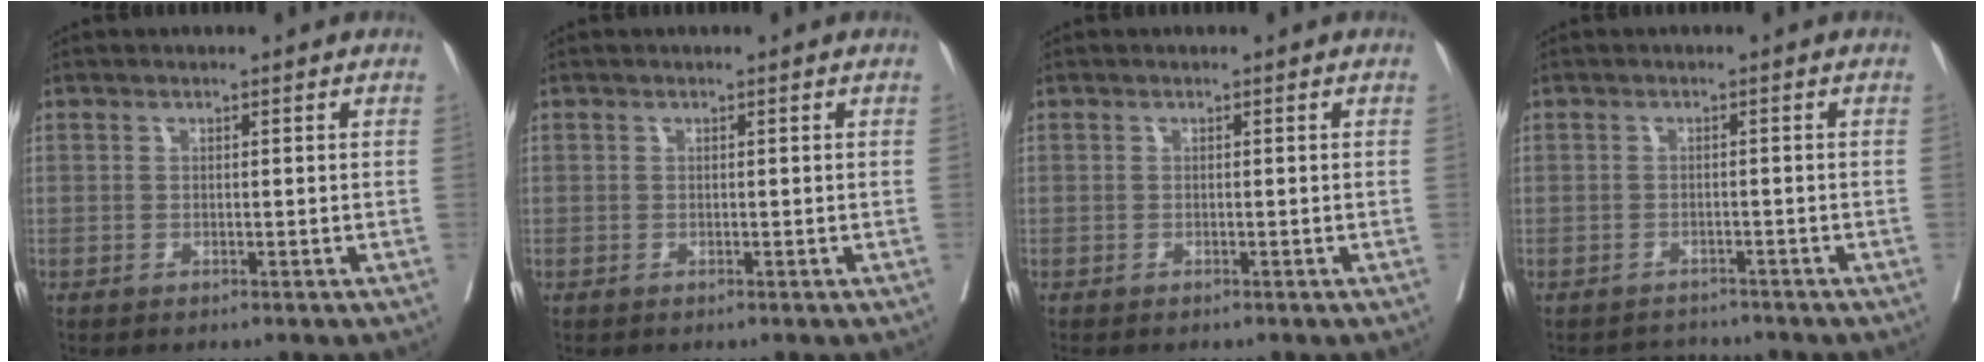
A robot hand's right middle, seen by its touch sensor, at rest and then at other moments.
{"total": 0.0}
{"total": 1.0, "force": [-0.9, 0.4, 0.3], "torque": [-0.008, -0.002, -0.014]}
{"total": 2.6, "force": [-2.4, 0.5, -0.8], "torque": [0.014, -0.004, -0.038]}